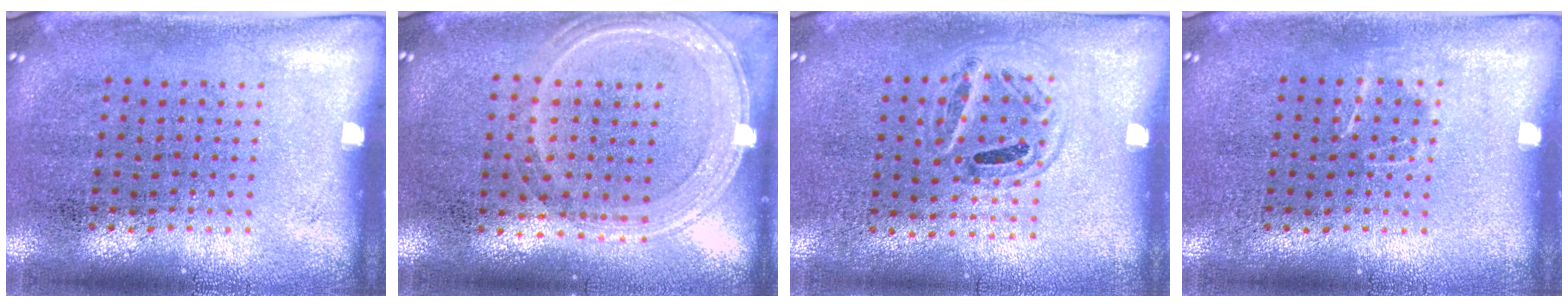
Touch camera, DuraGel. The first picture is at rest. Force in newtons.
{"total": 1.2, "press": 1.1, "slide": 0.5}
{"total": 1.1, "press": 1.0, "slide": 0.4}
{"total": 0.9, "press": 0.8, "slide": 0.2}